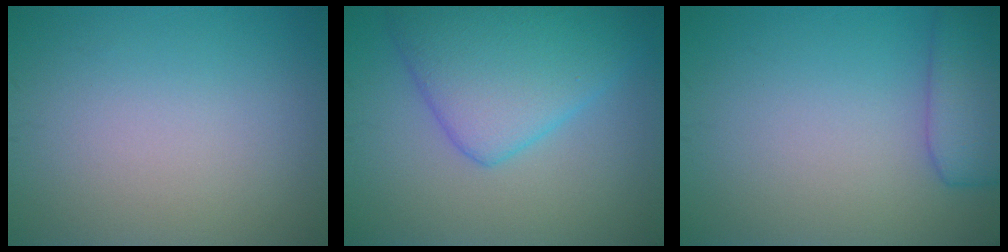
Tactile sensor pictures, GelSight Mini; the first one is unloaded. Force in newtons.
{"total": 7.2, "press": 7.2, "slide": 0.2}
{"total": 4.6, "press": 4.6, "slide": 0.4}